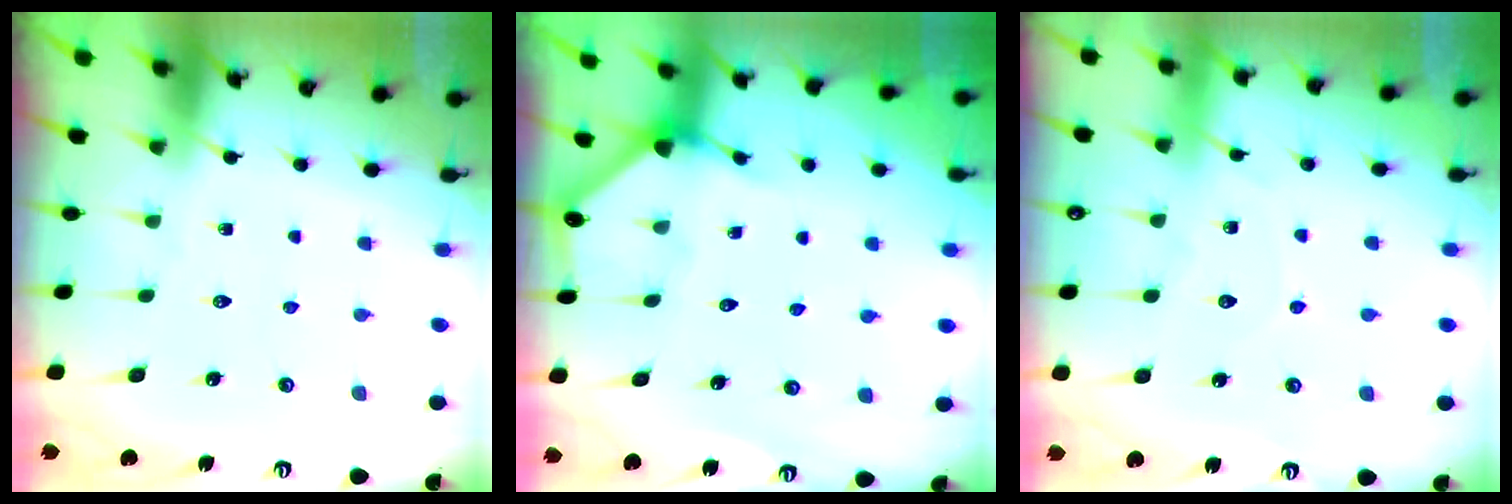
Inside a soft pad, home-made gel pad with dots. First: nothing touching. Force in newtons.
{"total": 2.7, "press": 2.7, "slide": 0.1}
{"total": 3.6, "press": 3.6, "slide": 0.4}